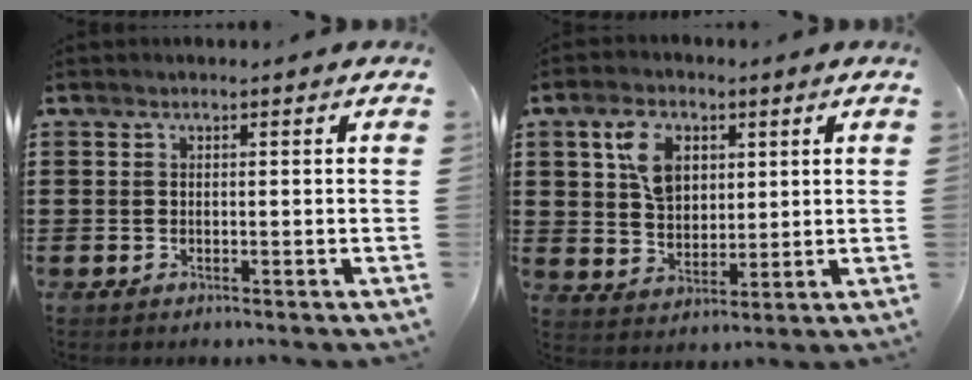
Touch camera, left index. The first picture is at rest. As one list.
[{"total": 7.1, "force": [2.8, 4.8, 4.5], "torque": [-0.090, 0.011, 0.046]}]